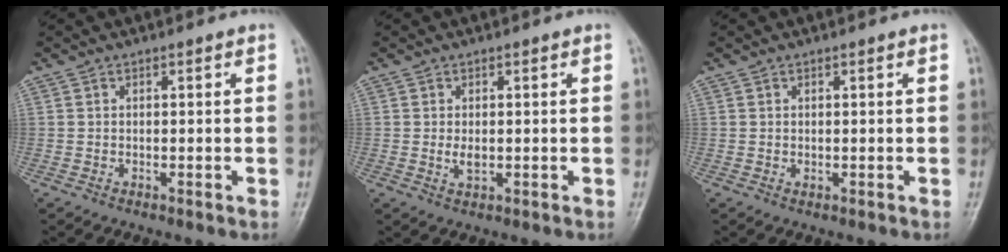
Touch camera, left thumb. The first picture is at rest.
{"total": 2.1, "force": [0.2, 1.1, 1.7], "torque": [-0.028, -0.005, 0.008]}
{"total": 0.7, "force": [0.4, 0.3, 0.5], "torque": [-0.008, -0.002, 0.007]}